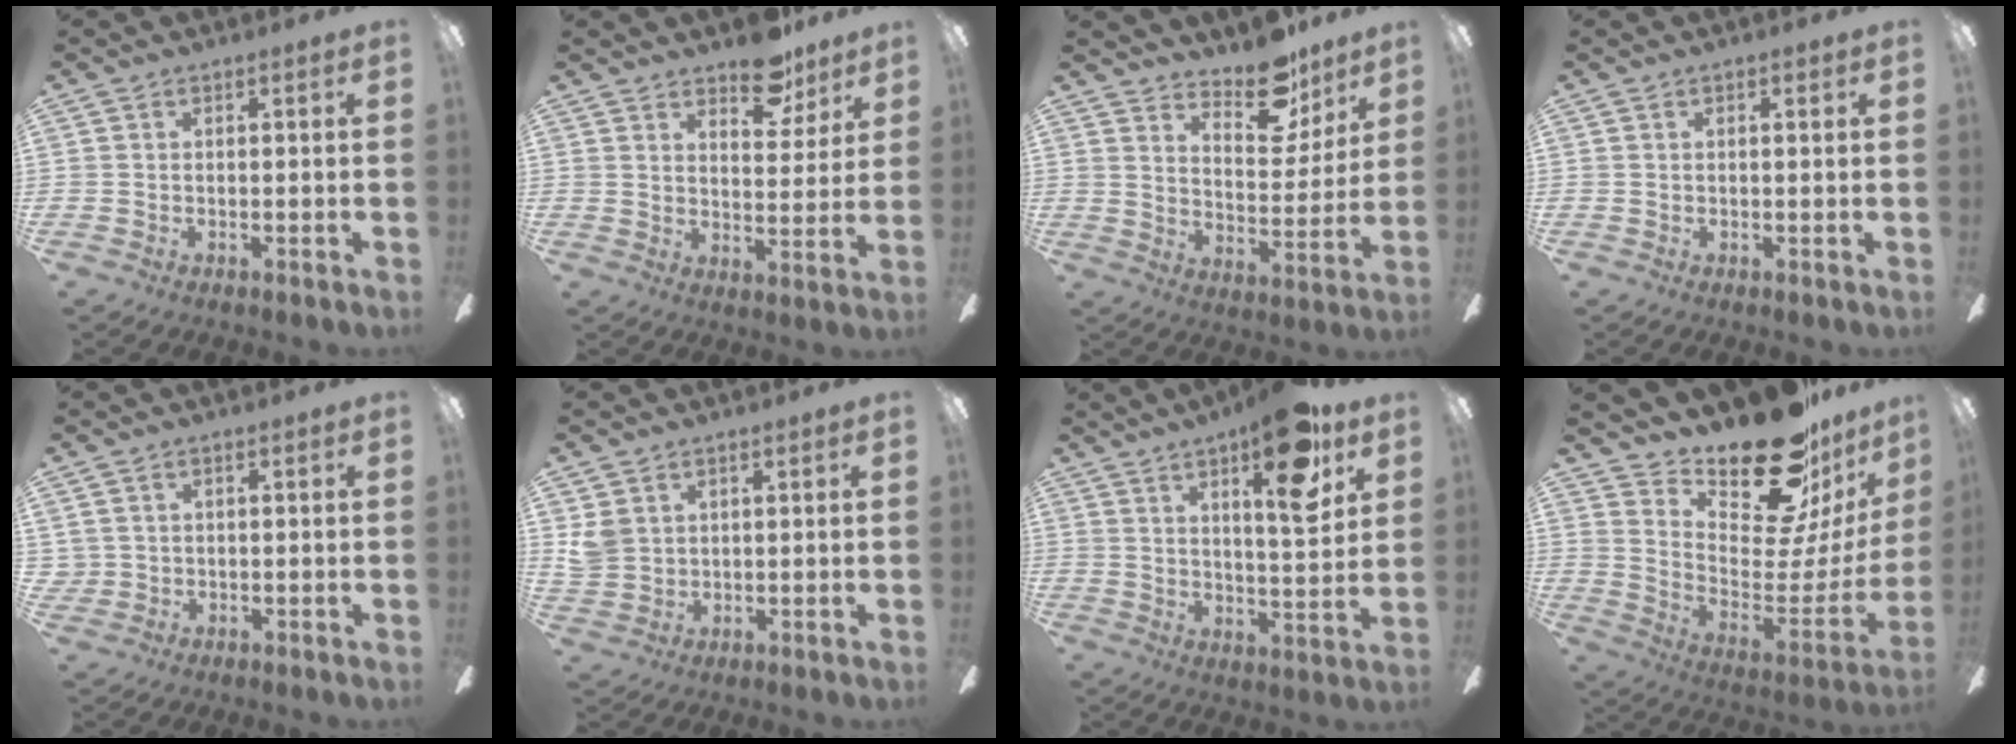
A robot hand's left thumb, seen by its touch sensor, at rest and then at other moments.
{"total": 9.6, "force": [7.6, 4.4, 3.9], "torque": [-0.035, -0.045, 0.133]}
{"total": 13.7, "force": [10.9, 6.1, 5.7], "torque": [-0.068, -0.074, 0.195]}
{"total": 0.5, "force": [0.3, 0.1, 0.4], "torque": [-0.009, 0.002, 0.005]}
{"total": 2.1, "force": [0.8, 2.0, 0.4], "torque": [-0.011, 0.004, 0.014]}
{"total": 5.0, "force": [2.3, 4.3, 1.2], "torque": [-0.026, 0.002, 0.047]}
{"total": 16.3, "force": [9.3, 4.8, 12.5], "torque": [-0.172, -0.040, 0.138]}
{"total": 22.2, "force": [18.8, 6.3, 10.0], "torque": [-0.141, -0.147, 0.319]}